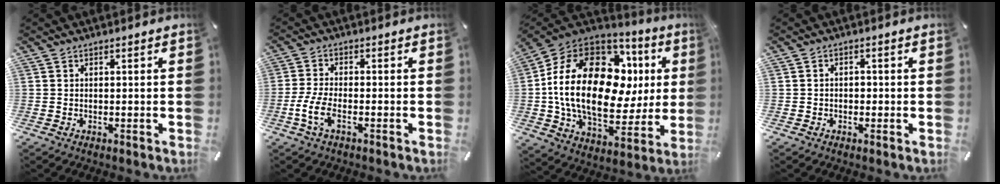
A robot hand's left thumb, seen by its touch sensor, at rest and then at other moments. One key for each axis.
{"total": 6.3, "fx": -2.6, "fy": 2.7, "fz": 5.1, "tx": -0.120, "ty": -0.005, "tz": -0.050}
{"total": 26.2, "fx": 2.9, "fy": 16.1, "fz": 20.4, "tx": -0.407, "ty": -0.016, "tz": 0.052}
{"total": 1.8, "fx": -0.3, "fy": 1.4, "fz": 1.0, "tx": -0.021, "ty": 0.005, "tz": -0.008}